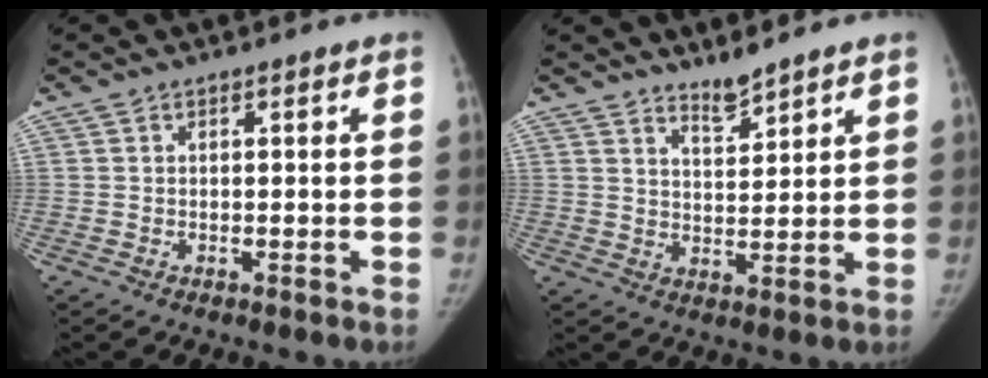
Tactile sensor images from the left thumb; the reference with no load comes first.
{"total": 3.9, "force": [3.6, 0.5, 1.4], "torque": [-0.017, -0.036, 0.068]}